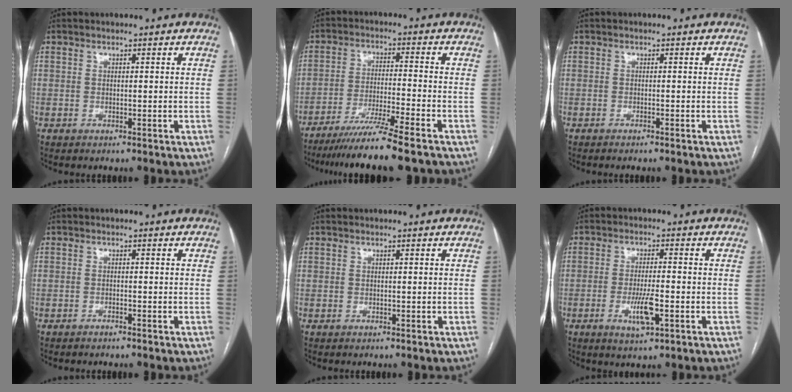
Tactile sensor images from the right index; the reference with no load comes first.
{"total": 11.2, "force": [-9.0, -1.6, 6.4], "torque": [-0.095, -0.037, -0.148]}
{"total": 1.0, "force": [-0.8, -0.2, 0.5], "torque": [-0.008, 0.001, -0.013]}
{"total": 0.6, "force": [-0.6, -0.1, 0.2], "torque": [-0.007, 0.000, -0.011]}
{"total": 0.0}
{"total": 5.5, "force": [-1.9, 0.9, 5.0], "torque": [-0.096, -0.007, -0.029]}